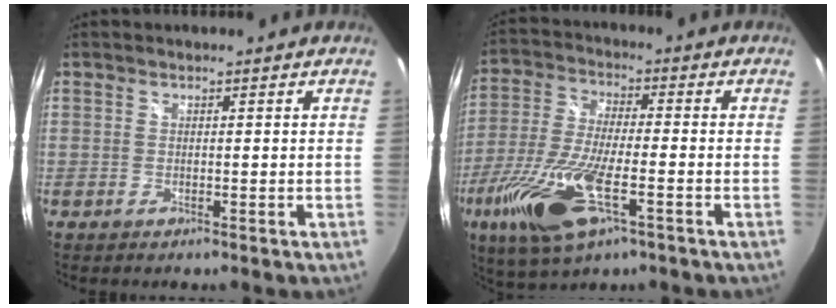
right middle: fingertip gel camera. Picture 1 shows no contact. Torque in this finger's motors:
{"motor_torque": [2.14, 0.00, 0.46, 0.21]}